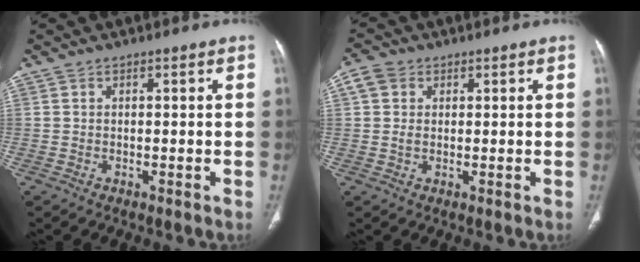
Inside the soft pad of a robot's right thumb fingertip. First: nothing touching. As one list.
[{"total": 4.0, "force": [1.2, 3.1, 2.1], "torque": [-0.041, 0.006, 0.023]}]